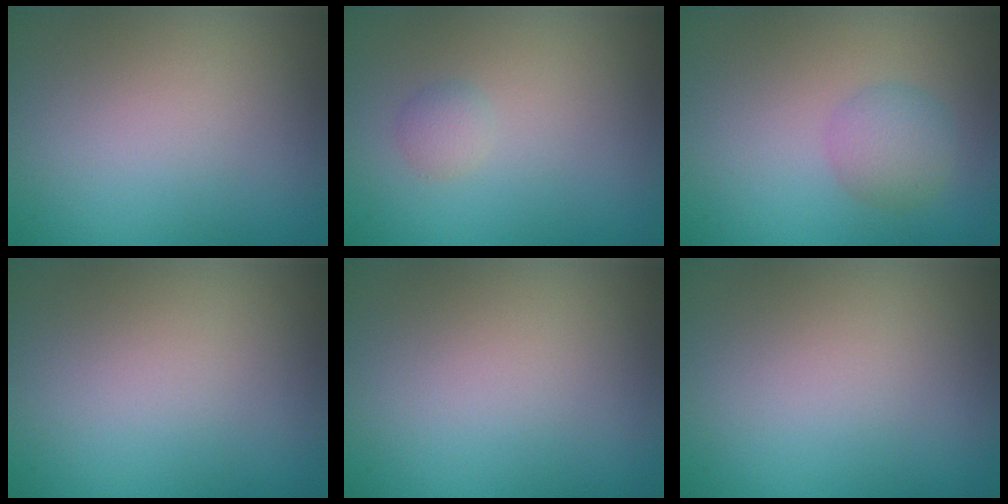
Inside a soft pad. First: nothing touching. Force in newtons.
{"total": 1.0, "press": 1.0, "slide": 0.1}
{"total": 2.4, "press": 2.4, "slide": 0.1}
{"total": 0.0}
{"total": 0.0}
{"total": 0.0}